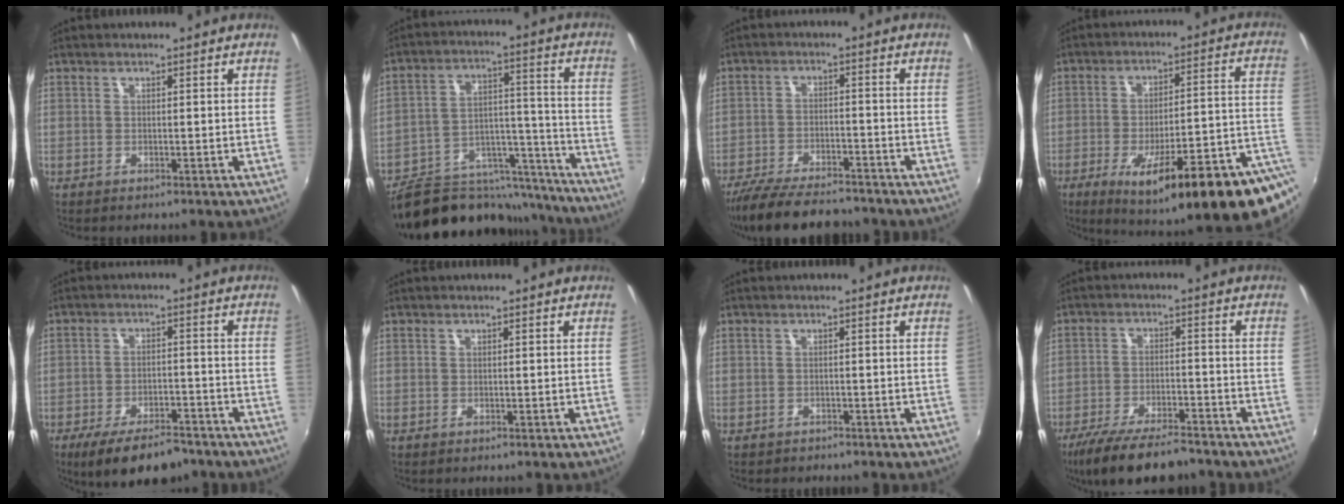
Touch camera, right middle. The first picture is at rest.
{"total": 22.3, "force": [-19.2, 9.0, 6.9], "torque": [-0.123, 0.050, -0.258]}
{"total": 15.5, "force": [-13.3, 4.1, 6.9], "torque": [-0.151, -0.022, -0.213]}
{"total": 22.7, "force": [-10.3, 3.1, 19.9], "torque": [-0.272, -0.037, -0.140]}
{"total": 11.7, "force": [-8.9, 4.1, 6.4], "torque": [-0.138, -0.020, -0.139]}
{"total": 0.0}
{"total": 1.4, "force": [-1.2, 0.7, 0.1], "torque": [-0.008, -0.002, -0.017]}
{"total": 13.9, "force": [-11.5, 3.5, 7.0], "torque": [-0.151, -0.024, -0.190]}